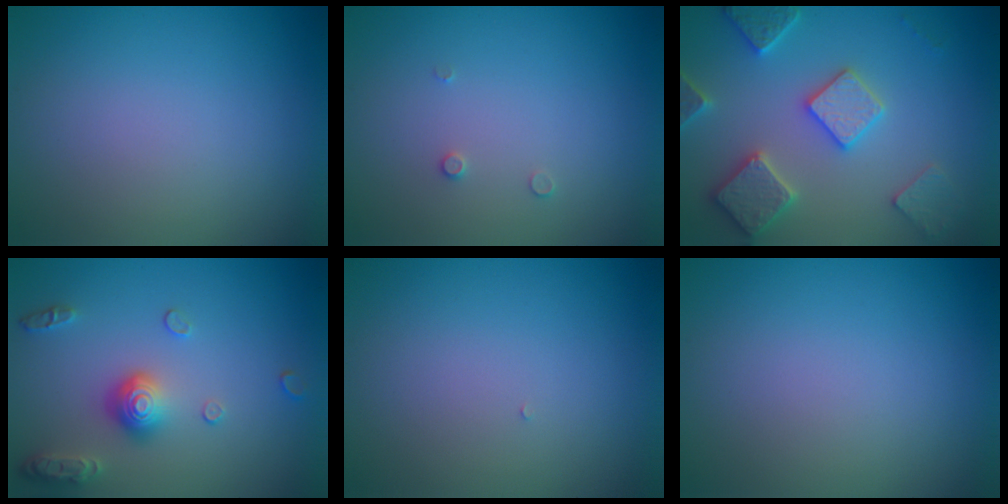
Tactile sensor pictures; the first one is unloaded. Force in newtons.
{"total": 0.6, "press": 0.6, "slide": 0.2}
{"total": 5.6, "press": 5.5, "slide": 1.1}
{"total": 3.7, "press": 3.0, "slide": 2.1}
{"total": 0.0}
{"total": 0.0}